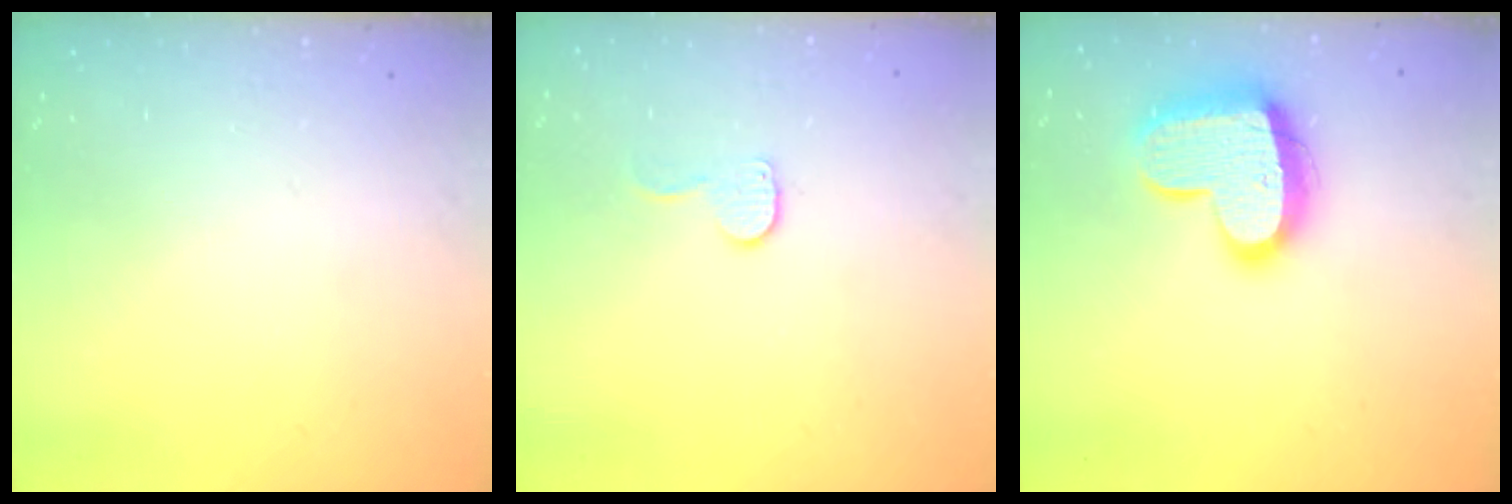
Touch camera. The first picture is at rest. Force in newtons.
{"total": 6.0, "press": 5.9, "slide": 0.5}
{"total": 17.6, "press": 17.5, "slide": 1.3}